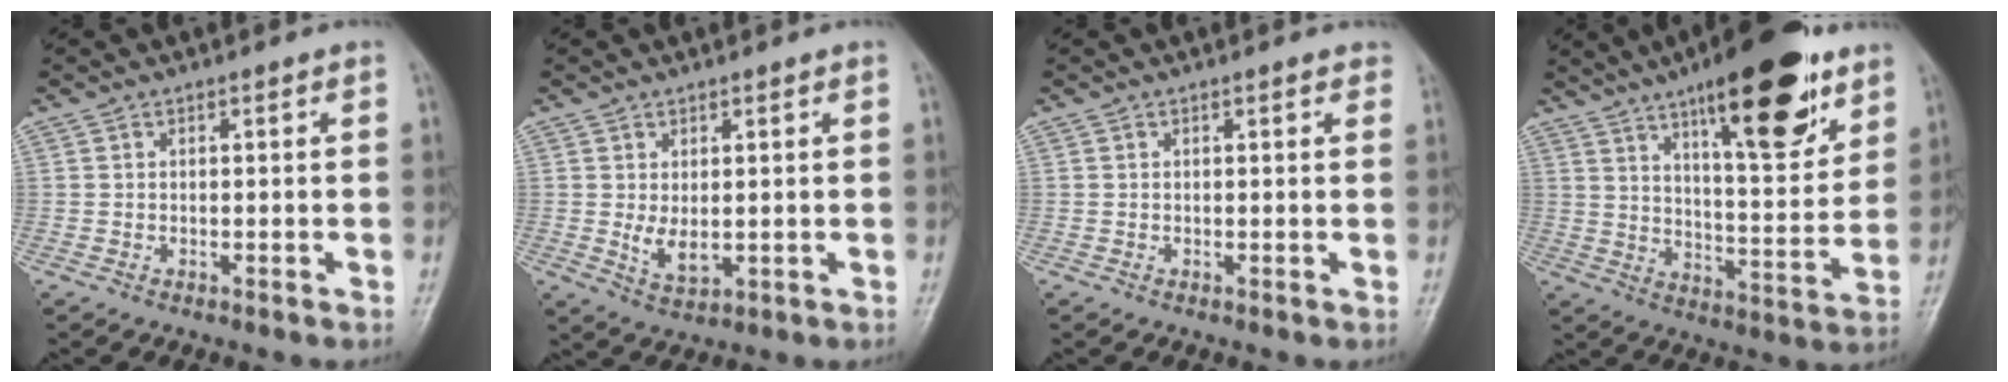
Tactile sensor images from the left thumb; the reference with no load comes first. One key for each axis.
{"total": 4.4, "fx": 0.7, "fy": 2.4, "fz": 3.6, "tx": -0.056, "ty": -0.015, "tz": 0.022}
{"total": 1.3, "fx": 1.0, "fy": 0.6, "fz": 0.7, "tx": -0.001, "ty": 0.000, "tz": 0.007}
{"total": 21.7, "fx": 12.8, "fy": 6.7, "fz": 16.2, "tx": -0.206, "ty": -0.058, "tz": 0.197}